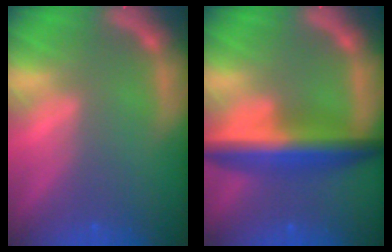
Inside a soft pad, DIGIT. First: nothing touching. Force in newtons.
{"total": 7.5}